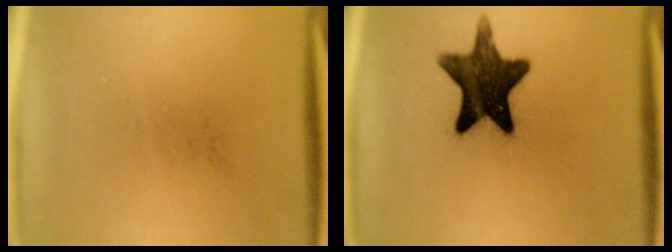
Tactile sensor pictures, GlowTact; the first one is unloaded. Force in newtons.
{"total": 14.5}